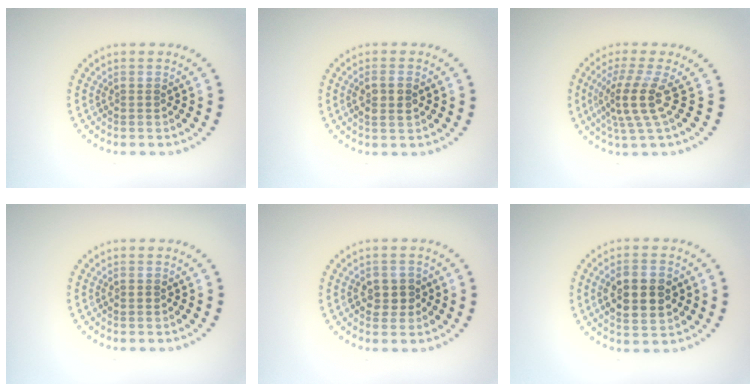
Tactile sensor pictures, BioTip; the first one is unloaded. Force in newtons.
{"total": 2.3, "press": 2.2, "slide": 0.8}
{"total": 3.9, "press": 2.7, "slide": 2.8}
{"total": 0.7, "press": 0.7, "slide": 0.3}
{"total": 1.9, "press": 1.8, "slide": 0.2}
{"total": 5.6, "press": 5.6, "slide": 0.4}